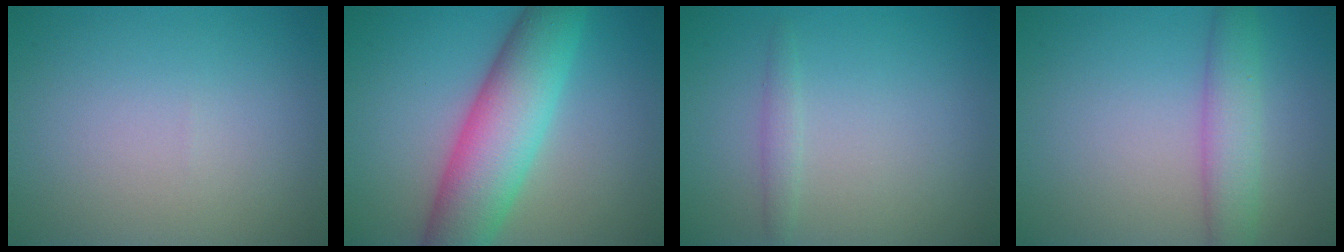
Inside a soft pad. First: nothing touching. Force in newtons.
{"total": 8.8, "press": 8.8, "slide": 0.2}
{"total": 1.1, "press": 1.0, "slide": 0.1}
{"total": 3.7, "press": 3.6, "slide": 0.2}